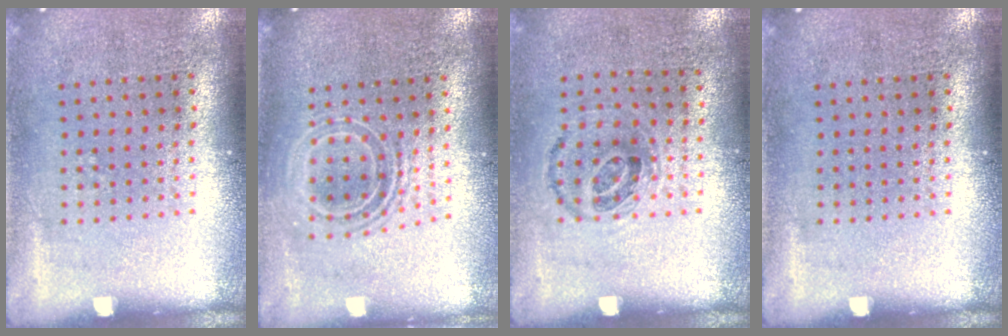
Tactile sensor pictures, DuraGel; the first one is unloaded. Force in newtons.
{"total": 1.7, "press": 1.3, "slide": 1.1}
{"total": 0.9, "press": 0.7, "slide": 0.6}
{"total": 0.0}